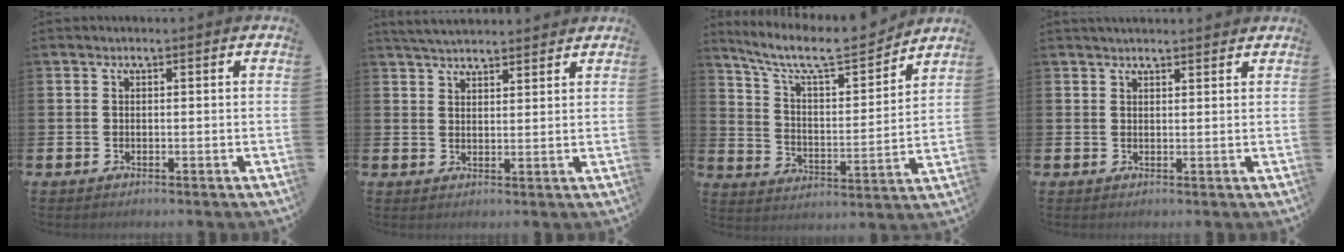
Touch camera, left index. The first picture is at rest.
{"total": 4.1, "force": [4.1, 0.5, 0.6], "torque": [-0.019, -0.018, 0.075]}
{"total": 9.6, "force": [8.4, 2.2, 4.0], "torque": [-0.100, -0.061, 0.140]}
{"total": 2.0, "force": [2.0, 0.3, 0.3], "torque": [0.002, -0.008, 0.033]}